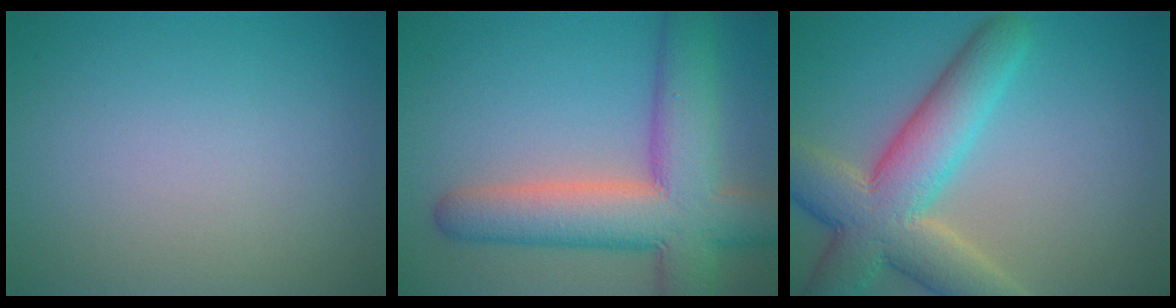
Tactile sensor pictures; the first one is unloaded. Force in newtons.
{"total": 10.2, "press": 10.2, "slide": 0.8}
{"total": 9.1, "press": 9.0, "slide": 0.5}